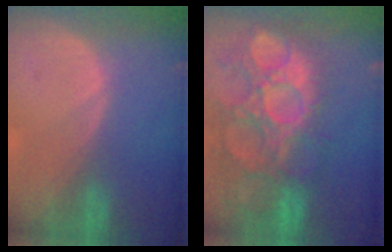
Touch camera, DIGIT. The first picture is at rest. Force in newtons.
{"total": 15.0, "press": 12.6, "slide": 8.2}